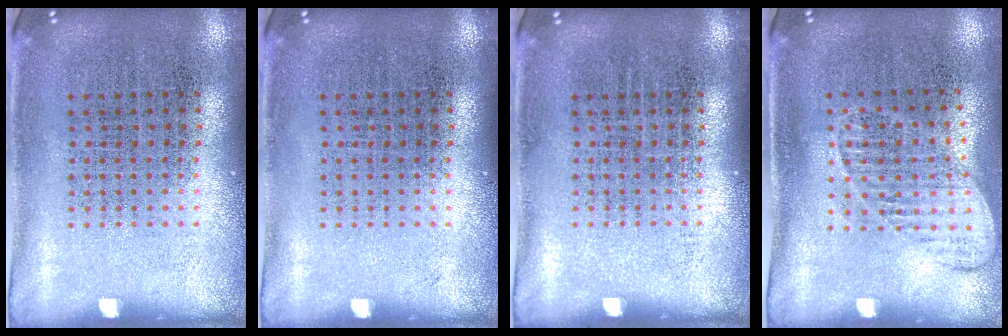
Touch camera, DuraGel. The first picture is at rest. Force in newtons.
{"total": 0.0}
{"total": 0.0}
{"total": 1.3, "press": 1.2, "slide": 0.5}